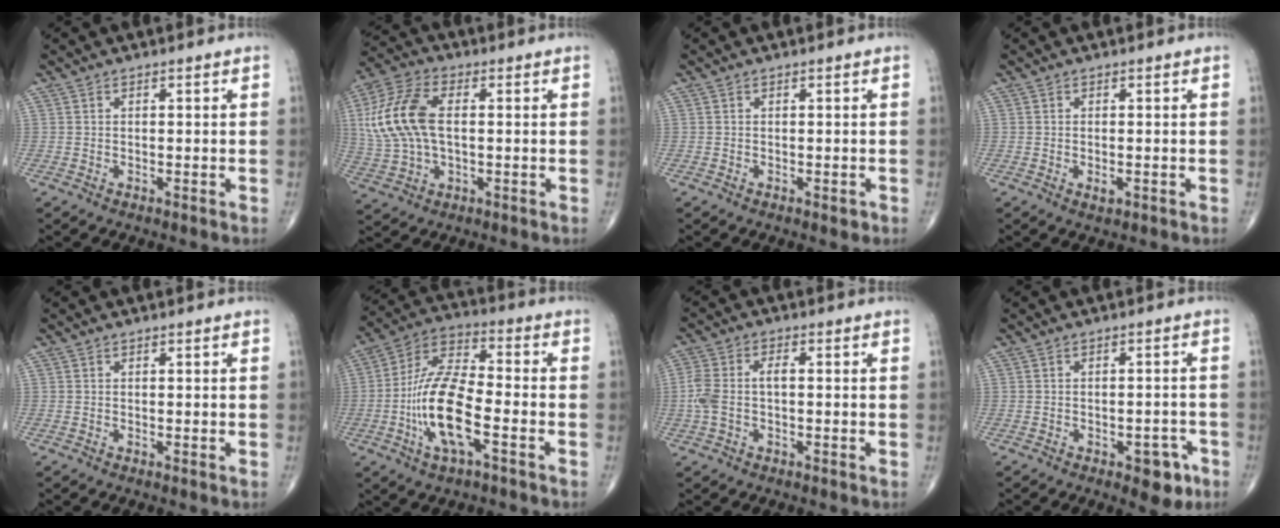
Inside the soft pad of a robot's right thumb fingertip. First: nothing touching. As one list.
[{"total": 15.0, "force": [1.5, 8.4, 12.3], "torque": [-0.271, 0.015, 0.029]}, {"total": 0.7, "force": [-0.3, 0.5, 0.5], "torque": [-0.003, -0.001, -0.004]}, {"total": 1.4, "force": [-0.4, 0.7, 1.2], "torque": [-0.019, -0.003, -0.006]}, {"total": 0.0}, {"total": 15.1, "force": [-4.3, 5.6, 13.4], "torque": [-0.270, 0.031, -0.083]}, {"total": 6.7, "force": [-0.5, 3.6, 5.6], "torque": [-0.149, 0.021, -0.011]}, {"total": 5.3, "force": [-2.7, 2.7, 3.7], "torque": [-0.023, 0.014, -0.029]}]